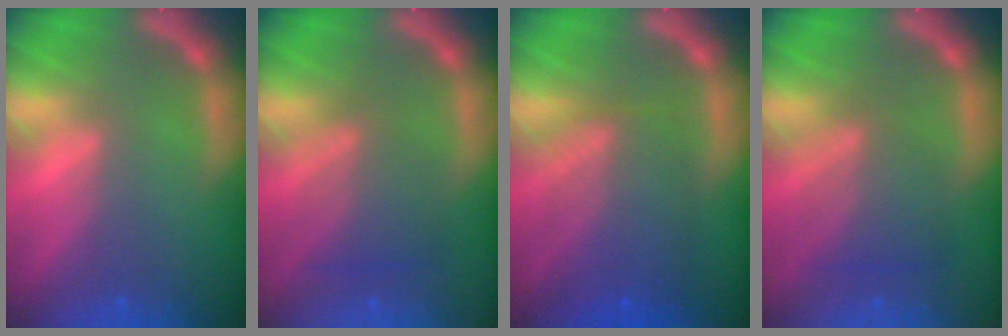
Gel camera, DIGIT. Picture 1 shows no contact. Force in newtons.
{"total": 4.5}
{"total": 7.1}
{"total": 5.0}